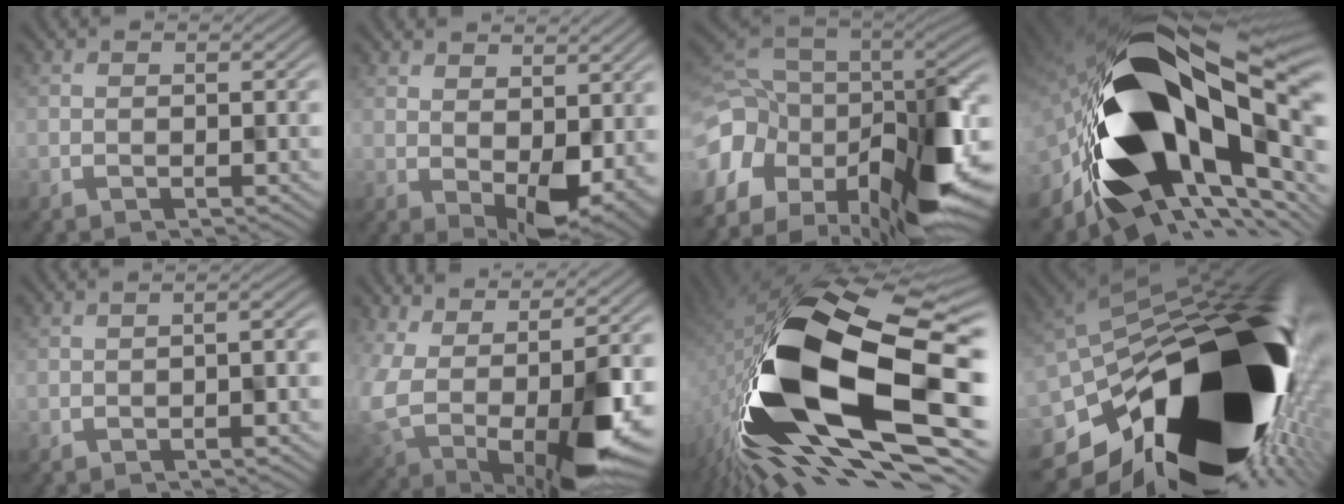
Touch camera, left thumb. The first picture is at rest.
{"total": 4.6, "force": [1.1, 2.3, 3.9], "torque": [-0.060, -0.018, 0.031]}
{"total": 14.4, "force": [-3.1, 7.8, 11.7], "torque": [-0.233, -0.016, -0.051]}
{"total": 20.3, "force": [-1.5, 10.7, 17.2], "torque": [-0.324, -0.037, -0.017]}
{"total": 2.5, "force": [-1.2, 0.7, 2.1], "torque": [-0.026, -0.003, -0.014]}
{"total": 11.3, "force": [0.6, 5.7, 9.8], "torque": [-0.203, -0.056, 0.033]}
{"total": 20.7, "force": [-2.8, 10.1, 17.8], "torque": [-0.377, -0.056, -0.050]}
{"total": 20.8, "force": [-5.4, 11.8, 16.3], "torque": [-0.300, -0.081, -0.056]}